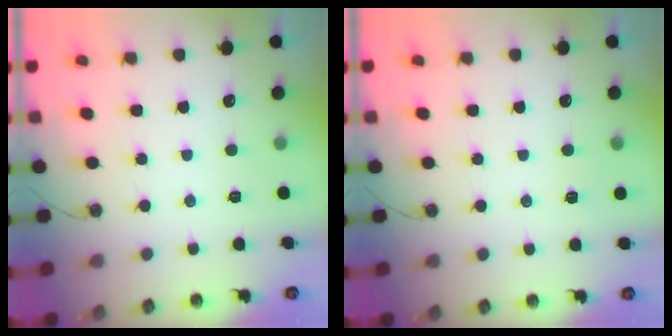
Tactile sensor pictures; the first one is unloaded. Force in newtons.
{"total": 2.7, "press": 2.7, "slide": 0.5}